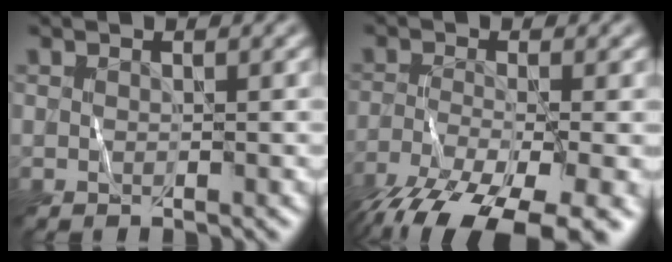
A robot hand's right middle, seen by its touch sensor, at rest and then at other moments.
{"total": 10.8, "force": [-7.6, 3.1, 7.0], "torque": [-0.140, -0.029, -0.124]}